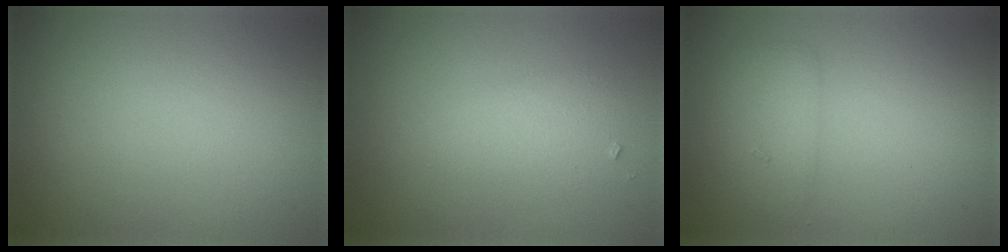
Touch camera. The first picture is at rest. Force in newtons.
{"total": 2.3, "press": 2.3, "slide": 0.2}
{"total": 2.1, "press": 2.1, "slide": 0.1}